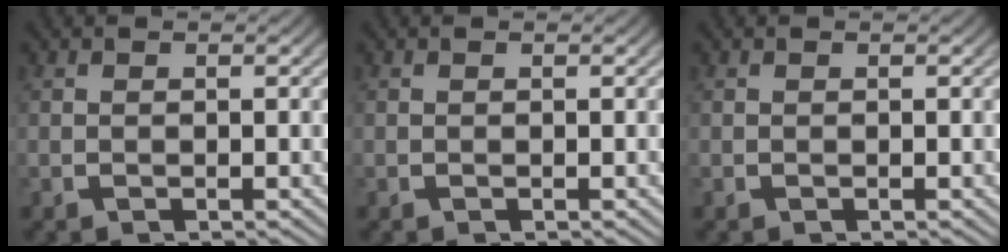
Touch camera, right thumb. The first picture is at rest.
{"total": 0.0}
{"total": 0.0}